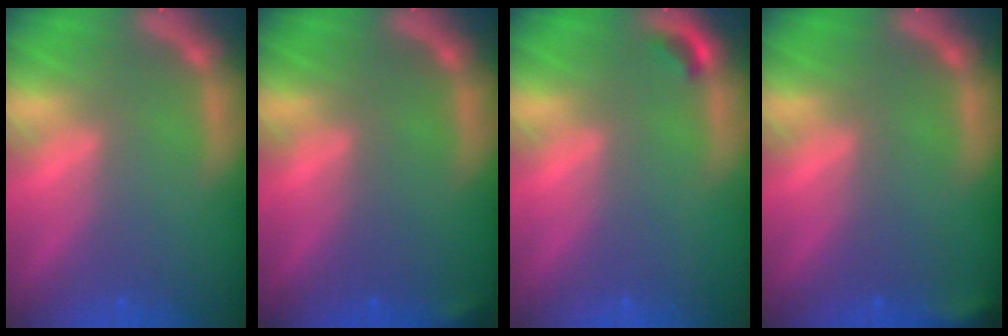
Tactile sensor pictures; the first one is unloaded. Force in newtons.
{"total": 0.9}
{"total": 0.9}
{"total": 1.9}